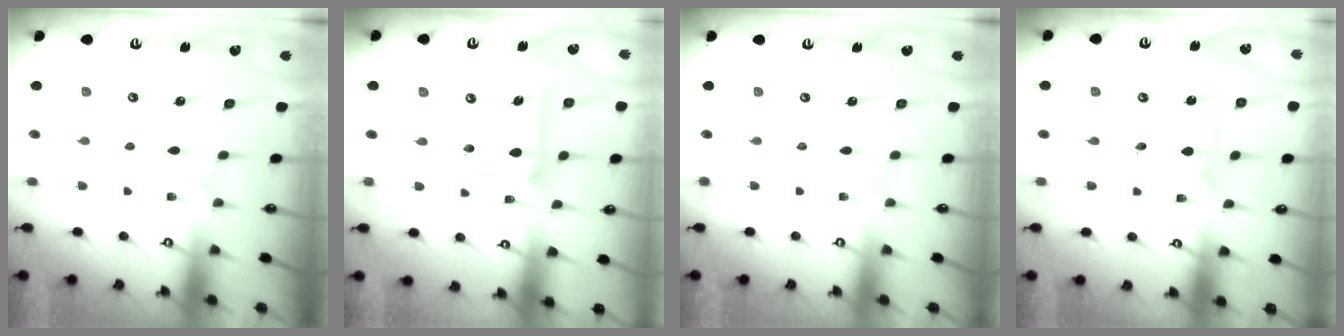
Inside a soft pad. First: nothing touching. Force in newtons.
{"total": 11.3, "press": 11.2, "slide": 1.6}
{"total": 0.0}
{"total": 2.3, "press": 2.3, "slide": 0.0}